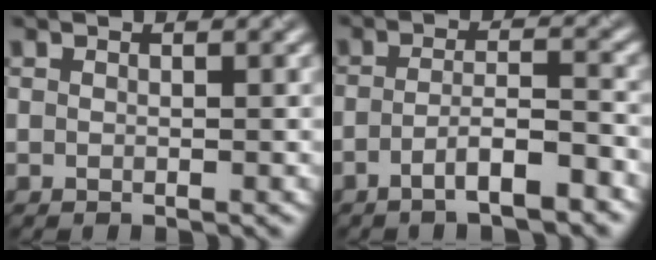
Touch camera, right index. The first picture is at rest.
{"total": 4.1, "force": [-2.9, 0.5, 2.9], "torque": [-0.050, 0.015, -0.044]}